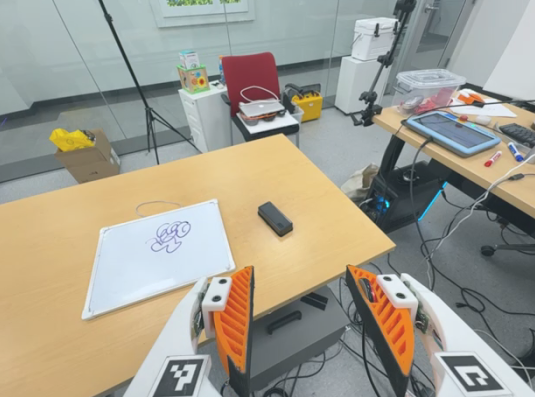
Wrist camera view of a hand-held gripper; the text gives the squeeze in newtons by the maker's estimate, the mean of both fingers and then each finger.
{"total": 0.0}